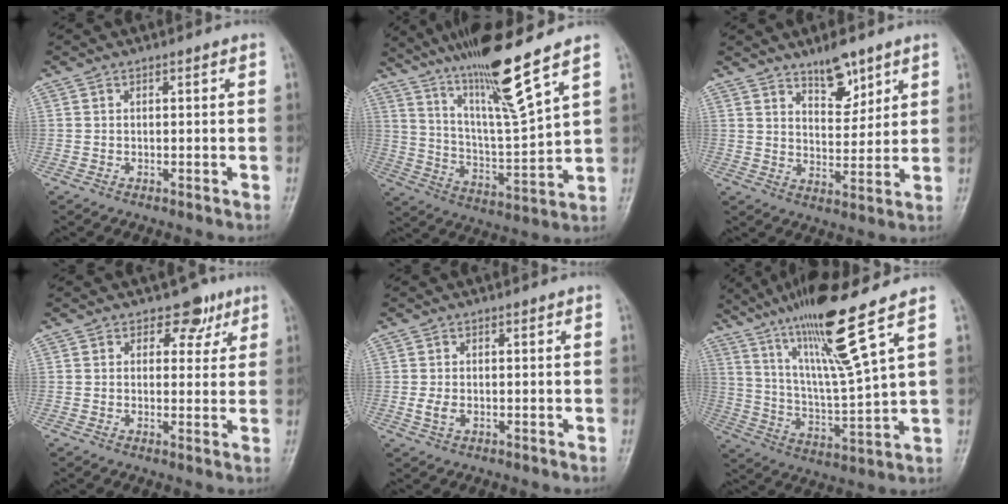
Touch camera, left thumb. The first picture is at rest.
{"total": 16.1, "force": [11.3, 0.4, 11.5], "torque": [-0.195, -0.065, 0.204]}
{"total": 7.5, "force": [5.2, 3.1, 4.3], "torque": [-0.043, -0.040, 0.087]}
{"total": 4.9, "force": [2.8, 3.5, 1.9], "torque": [0.010, -0.009, 0.035]}
{"total": 2.2, "force": [-0.3, 1.4, 1.7], "torque": [-0.034, -0.003, -0.009]}
{"total": 16.1, "force": [10.4, -0.1, 12.4], "torque": [-0.217, -0.056, 0.191]}